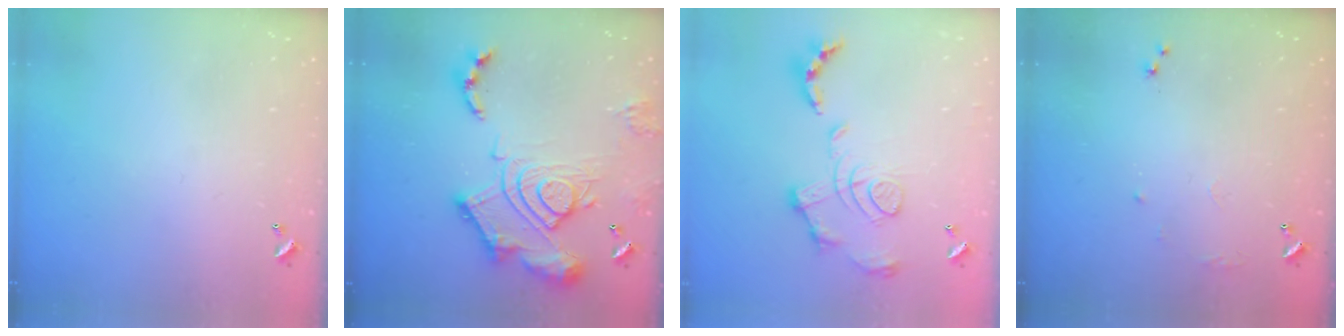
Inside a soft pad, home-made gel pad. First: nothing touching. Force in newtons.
{"total": 21.5, "press": 21.4, "slide": 2.5}
{"total": 1.7, "press": 1.1, "slide": 1.3}
{"total": 6.4, "press": 6.3, "slide": 1.0}